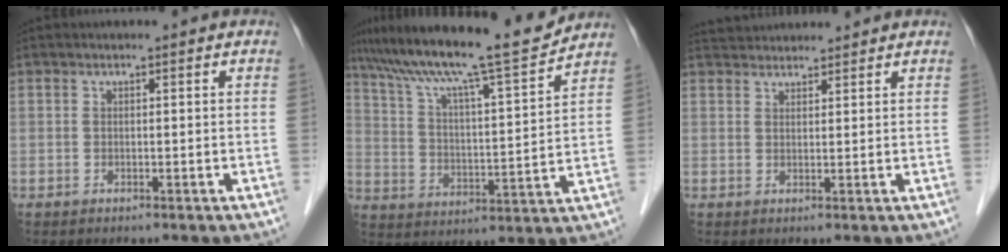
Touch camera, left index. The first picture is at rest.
{"total": 17.5, "force": [15.3, -0.3, 8.5], "torque": [-0.149, -0.002, 0.242]}
{"total": 5.5, "force": [5.3, 1.1, 0.8], "torque": [-0.014, 0.038, 0.084]}